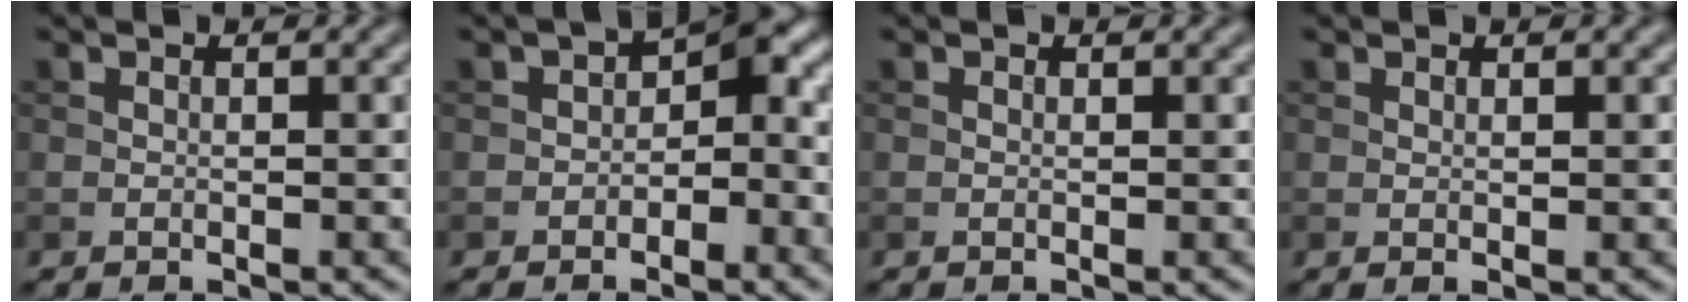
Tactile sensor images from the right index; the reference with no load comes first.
{"total": 3.9, "force": [-1.0, 2.5, 2.8], "torque": [-0.016, 0.011, -0.027]}
{"total": 0.0}
{"total": 0.6, "force": [0.3, 0.0, 0.6], "torque": [-0.010, 0.001, 0.005]}